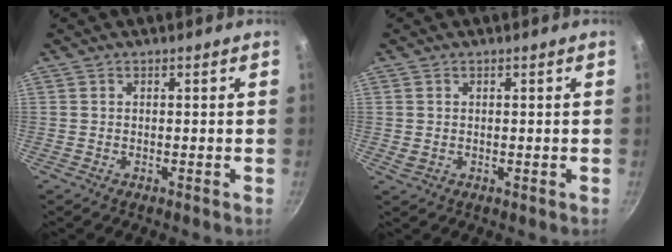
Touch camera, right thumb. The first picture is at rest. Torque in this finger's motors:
{"motor_torque": [-0.03, 0.20, 0.35, -0.11, 0.00]}